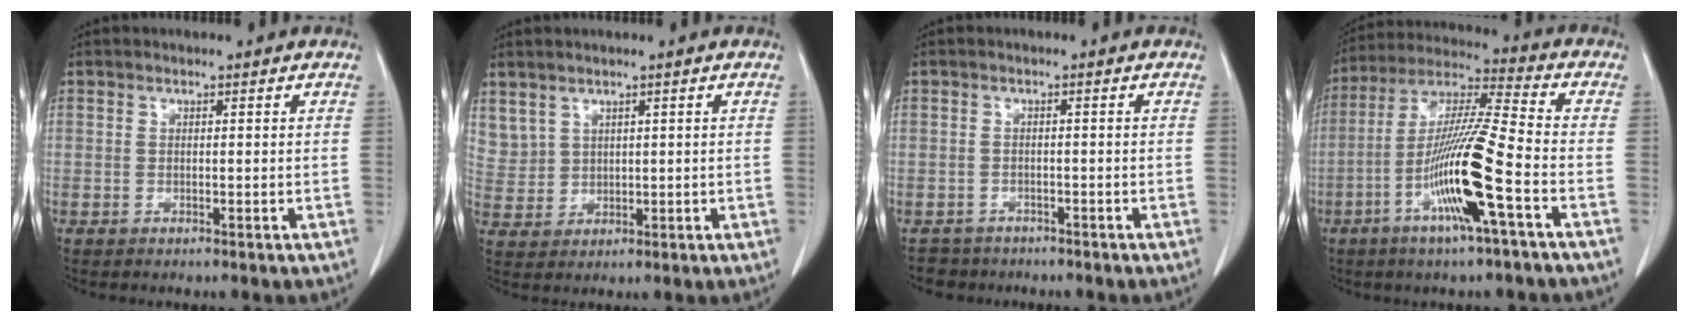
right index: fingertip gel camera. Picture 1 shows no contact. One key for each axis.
{"total": 5.6, "fx": 3.3, "fy": 4.3, "fz": 1.3, "tx": -0.040, "ty": 0.012, "tz": 0.085}
{"total": 3.0, "fx": -2.3, "fy": 1.7, "fz": -0.7, "tx": 0.003, "ty": 0.003, "tz": -0.041}
{"total": 14.8, "fx": -5.4, "fy": -0.2, "fz": 13.8, "tx": -0.274, "ty": -0.006, "tz": -0.106}